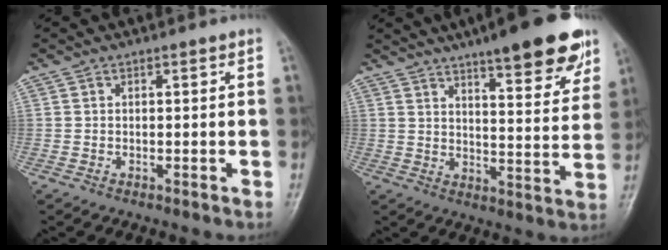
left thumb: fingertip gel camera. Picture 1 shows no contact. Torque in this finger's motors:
{"motor_torque": [0.50, 0.39, 1.43, -1.34, 0.04]}